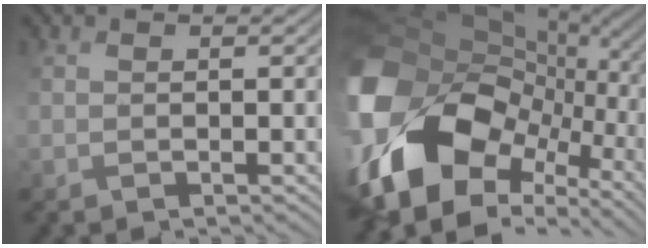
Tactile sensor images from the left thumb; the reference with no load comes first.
{"total": 20.9, "force": [-4.4, 15.3, 13.6], "torque": [-0.337, -0.028, -0.072]}